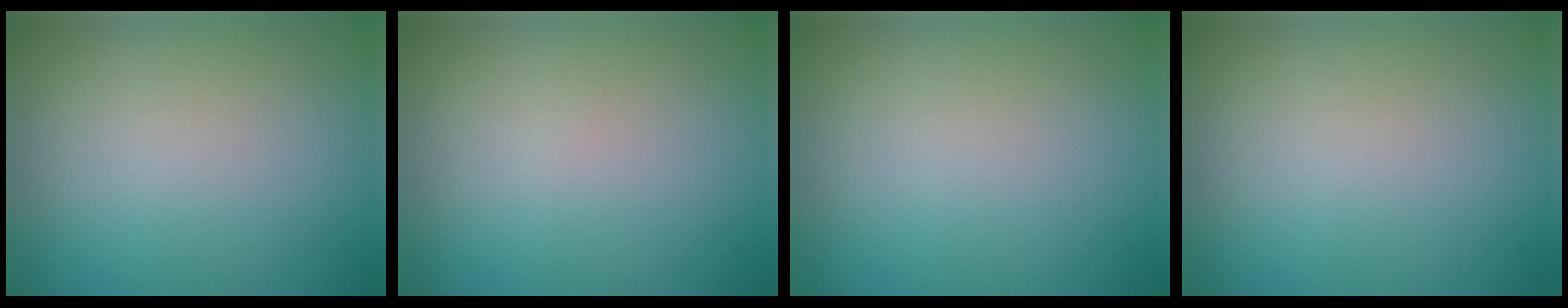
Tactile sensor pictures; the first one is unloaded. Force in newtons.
{"total": 0.0}
{"total": 0.0}
{"total": 0.0}